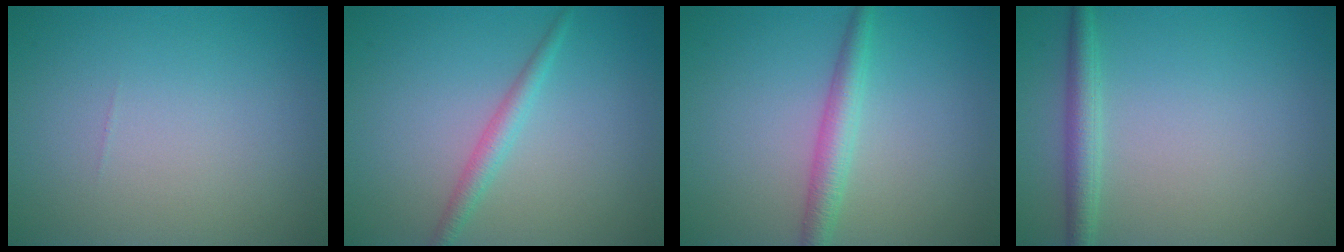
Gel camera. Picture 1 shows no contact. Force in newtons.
{"total": 1.9, "press": 1.9, "slide": 0.1}
{"total": 2.7, "press": 2.7, "slide": 0.0}
{"total": 2.4, "press": 2.4, "slide": 0.1}